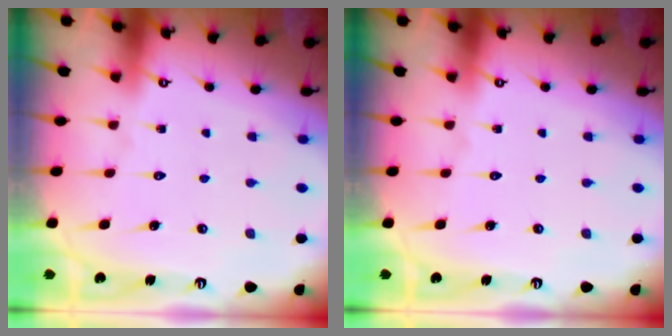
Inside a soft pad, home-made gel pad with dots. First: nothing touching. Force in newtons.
{"total": 0.0}